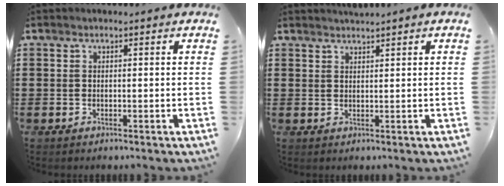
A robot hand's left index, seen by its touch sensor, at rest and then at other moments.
{"total": 1.2, "force": [1.2, -0.1, 0.2], "torque": [-0.004, 0.002, 0.024]}